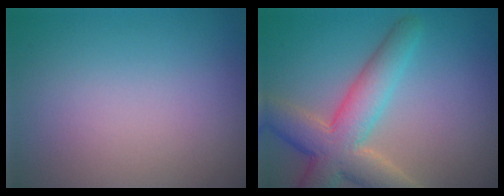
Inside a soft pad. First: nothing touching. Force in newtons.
{"total": 6.9, "press": 6.9, "slide": 0.4}